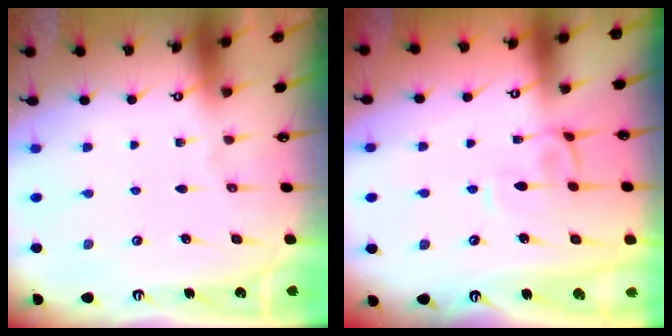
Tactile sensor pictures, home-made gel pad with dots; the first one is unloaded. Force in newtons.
{"total": 2.4, "press": 2.4, "slide": 0.6}